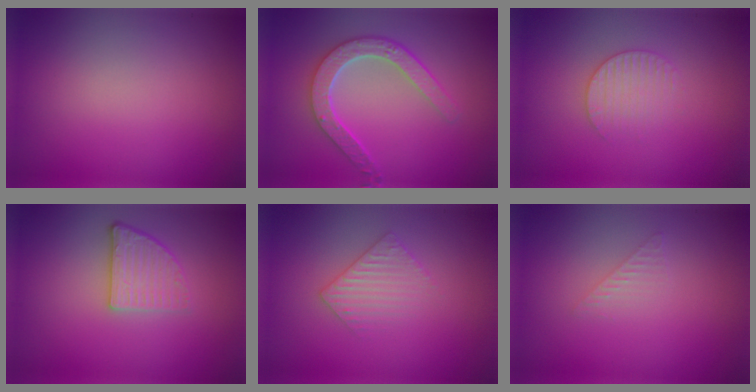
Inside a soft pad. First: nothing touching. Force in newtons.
{"total": 4.7, "press": 3.7, "slide": 2.9}
{"total": 2.2, "press": 2.1, "slide": 0.5}
{"total": 2.8, "press": 2.3, "slide": 1.6}
{"total": 2.2, "press": 2.2, "slide": 0.5}
{"total": 1.0, "press": 1.0, "slide": 0.0}